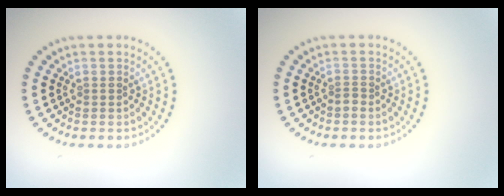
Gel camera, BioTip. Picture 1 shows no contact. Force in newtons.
{"total": 0.9, "press": 0.5, "slide": 0.7}